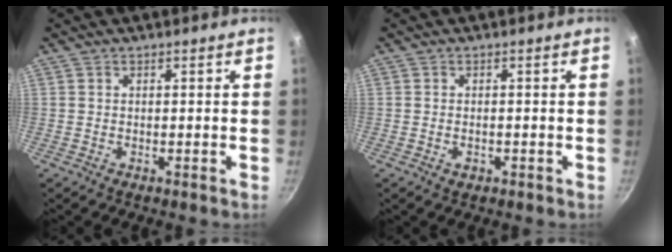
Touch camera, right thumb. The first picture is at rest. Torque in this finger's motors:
{"motor_torque": [-0.40, 0.06, -0.45, 0.02, -0.05]}